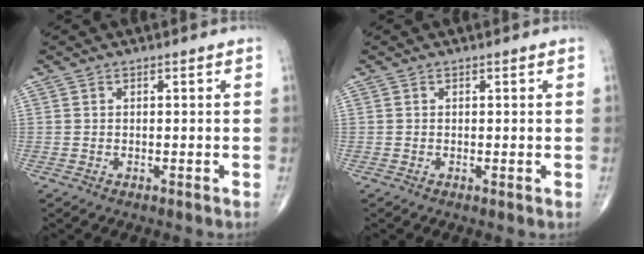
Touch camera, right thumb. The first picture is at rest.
{"total": 0.0}